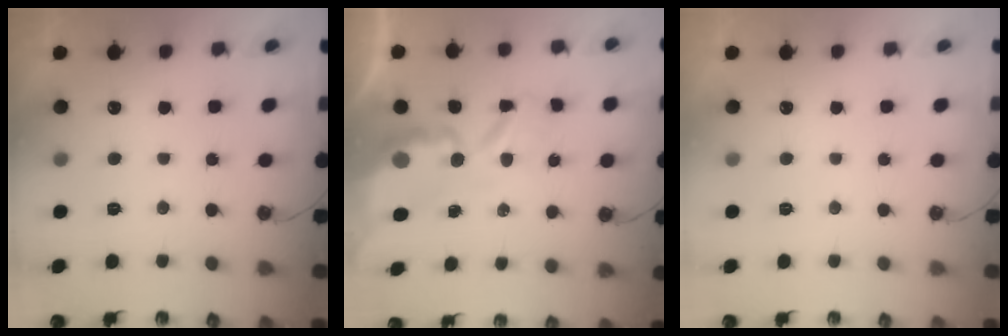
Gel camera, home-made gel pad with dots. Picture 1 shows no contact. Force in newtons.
{"total": 5.9, "press": 5.9, "slide": 0.5}
{"total": 0.0}